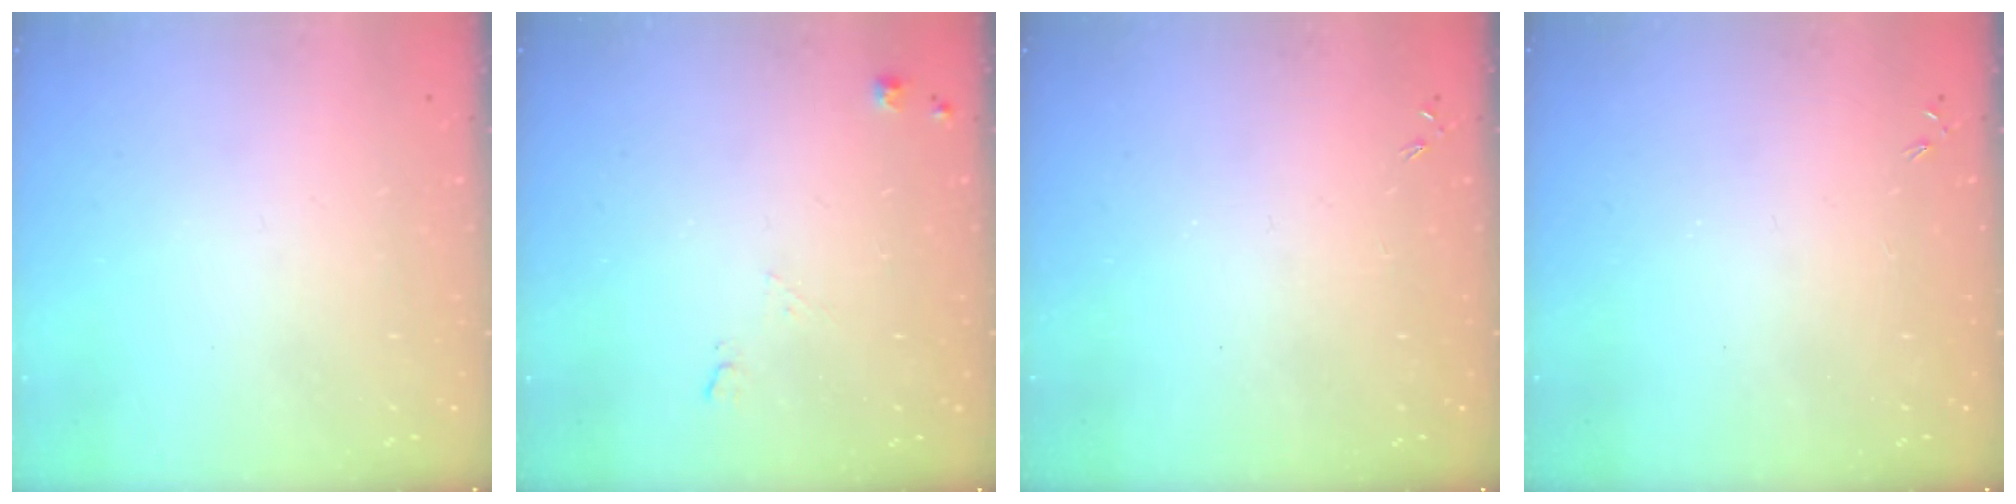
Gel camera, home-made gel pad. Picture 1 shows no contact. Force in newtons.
{"total": 4.5, "press": 4.4, "slide": 0.8}
{"total": 0.0}
{"total": 0.0}